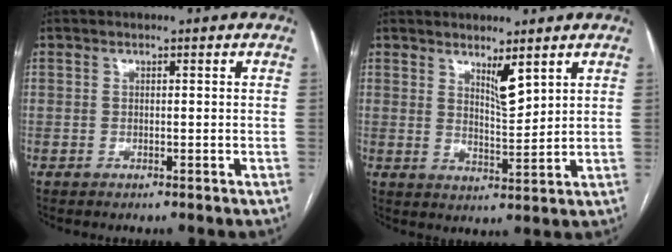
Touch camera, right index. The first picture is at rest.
{"total": 4.2, "force": [2.8, 0.7, 3.1], "torque": [-0.057, -0.013, 0.054]}